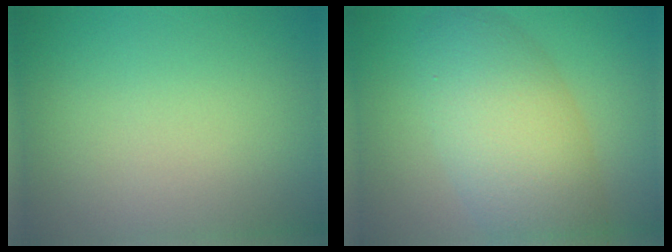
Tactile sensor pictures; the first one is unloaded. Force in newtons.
{"total": 7.3, "press": 7.3, "slide": 0.5}